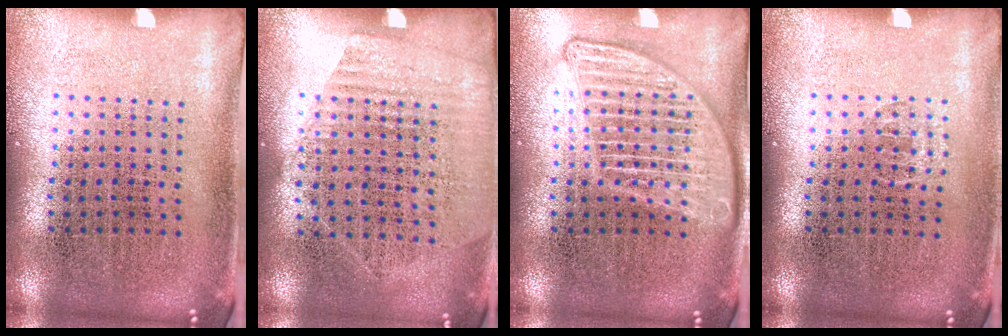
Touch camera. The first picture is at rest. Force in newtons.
{"total": 1.3, "press": 1.1, "slide": 0.7}
{"total": 3.0, "press": 2.9, "slide": 0.3}
{"total": 0.5, "press": 0.4, "slide": 0.3}